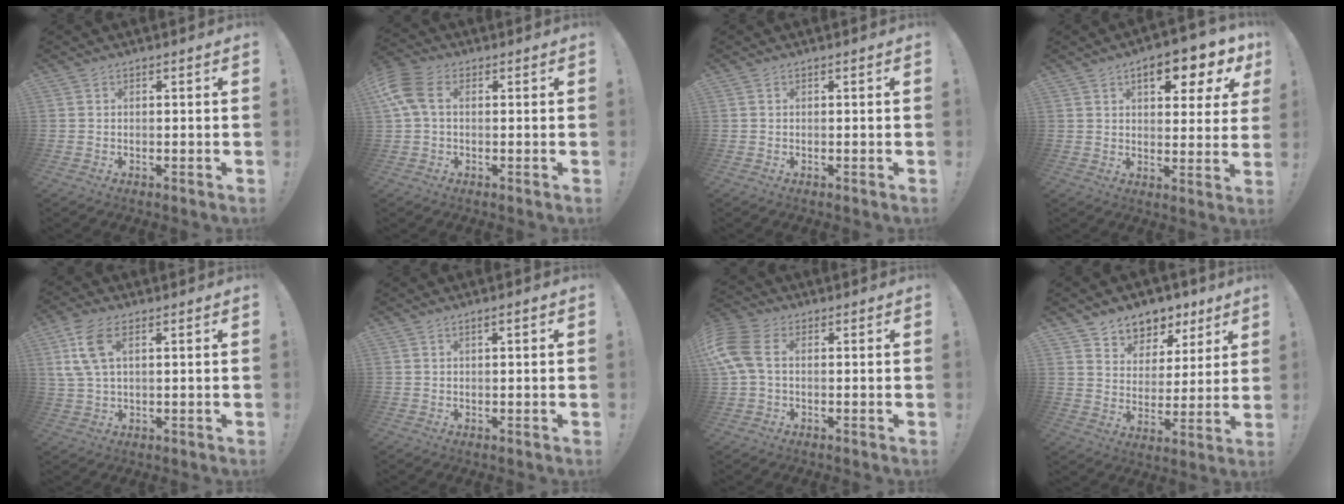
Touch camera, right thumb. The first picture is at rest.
{"total": 8.4, "force": [1.5, 5.2, 6.5], "torque": [-0.146, 0.007, 0.031]}
{"total": 0.0}
{"total": 9.8, "force": [4.8, 4.0, 7.6], "torque": [-0.095, -0.024, 0.075]}
{"total": 9.1, "force": [3.8, 4.3, 7.1], "torque": [-0.145, -0.003, 0.074]}
{"total": 1.5, "force": [0.5, 0.1, 1.4], "torque": [-0.021, -0.003, 0.006]}
{"total": 9.2, "force": [1.3, 5.7, 7.1], "torque": [-0.166, 0.004, 0.027]}
{"total": 8.0, "force": [5.7, 5.5, 0.8], "torque": [-0.010, -0.054, 0.113]}